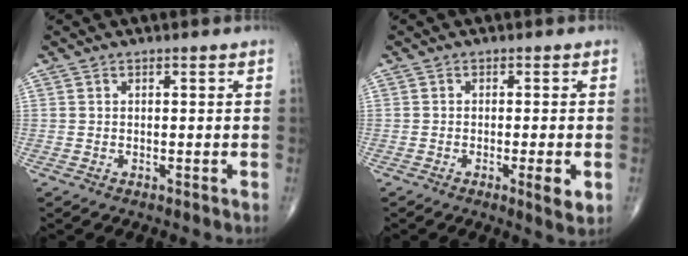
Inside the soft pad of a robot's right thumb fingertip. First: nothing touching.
{"total": 4.0, "force": [-1.2, 0.7, 3.7], "torque": [-0.056, -0.008, -0.020]}